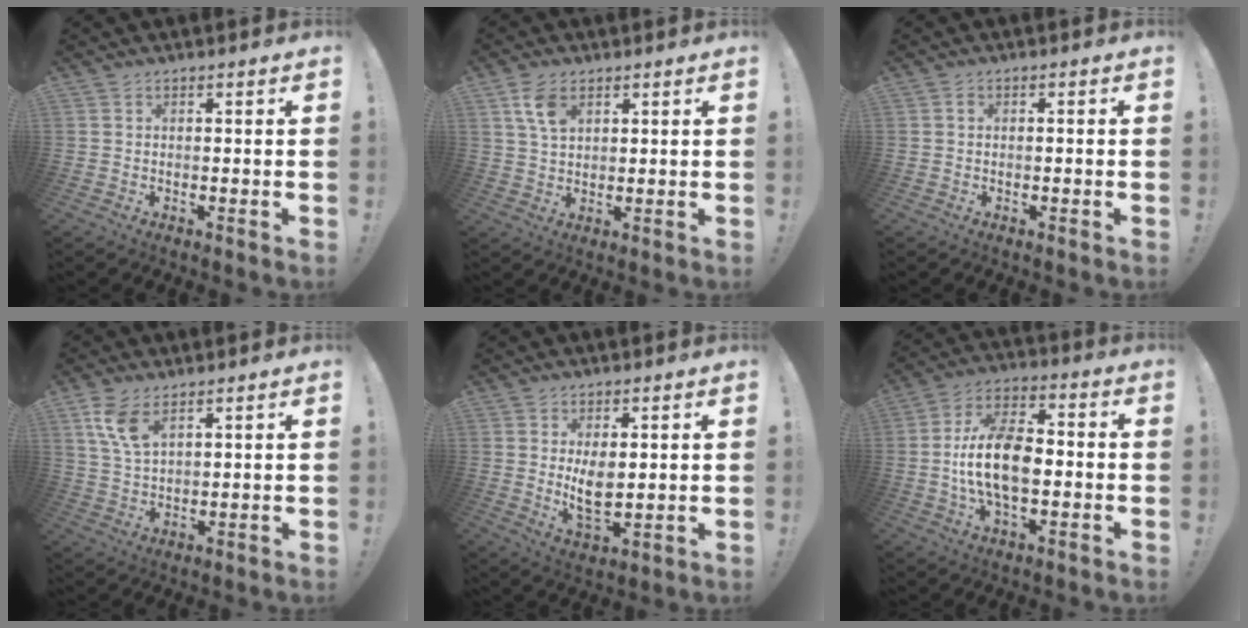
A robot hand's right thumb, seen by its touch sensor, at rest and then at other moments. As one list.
[{"total": 7.1, "force": [3.5, 4.1, 4.7], "torque": [-0.086, -0.008, 0.068]}, {"total": 0.7, "force": [-0.3, 0.5, 0.3], "torque": [-0.006, 0.003, -0.005]}, {"total": 8.1, "force": [4.7, 3.7, 5.4], "torque": [-0.107, -0.017, 0.088]}, {"total": 7.3, "force": [1.8, 3.9, 5.8], "torque": [-0.090, -0.019, 0.027]}, {"total": 15.2, "force": [-2.1, 8.2, 12.6], "torque": [-0.236, 0.008, -0.038]}]